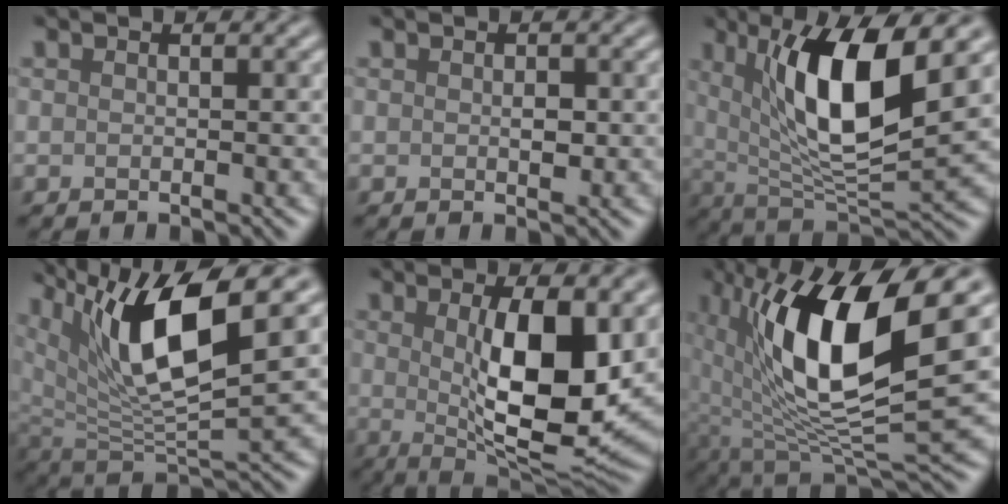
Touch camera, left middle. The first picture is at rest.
{"total": 1.1, "force": [0.0, 0.6, 0.9], "torque": [-0.014, -0.002, 0.000]}
{"total": 10.1, "force": [2.8, 3.0, 9.3], "torque": [-0.151, -0.015, 0.054]}
{"total": 11.2, "force": [4.6, 3.7, 9.5], "torque": [-0.177, -0.005, 0.085]}
{"total": 10.5, "force": [1.0, 3.5, 9.9], "torque": [-0.151, -0.014, 0.023]}
{"total": 13.8, "force": [3.0, 5.1, 12.5], "torque": [-0.228, -0.014, 0.053]}